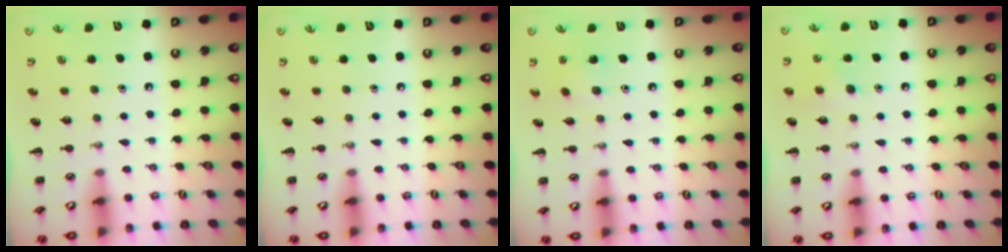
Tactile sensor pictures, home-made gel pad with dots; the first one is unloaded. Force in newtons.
{"total": 0.0}
{"total": 6.5, "press": 6.3, "slide": 1.4}
{"total": 5.4, "press": 5.1, "slide": 1.7}